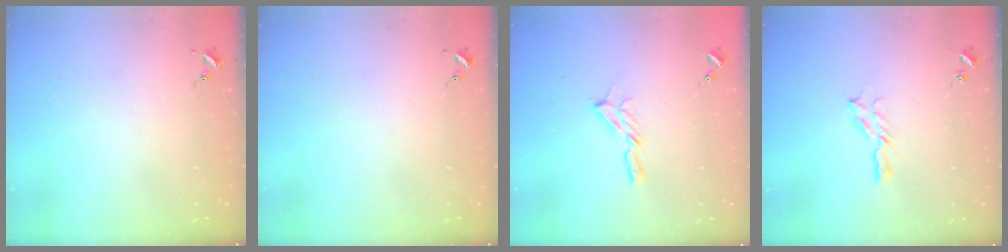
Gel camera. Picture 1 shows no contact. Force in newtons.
{"total": 0.0}
{"total": 5.9, "press": 5.9, "slide": 0.3}
{"total": 6.2, "press": 6.2, "slide": 0.1}